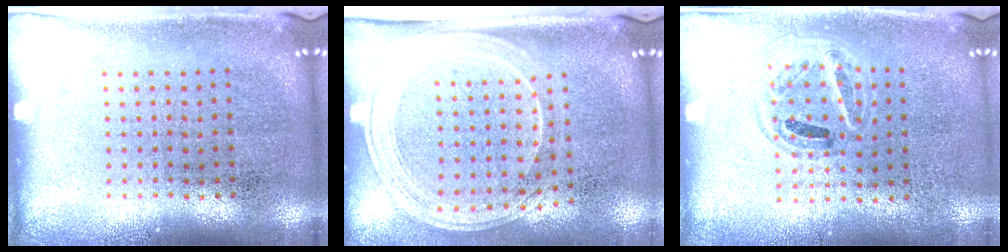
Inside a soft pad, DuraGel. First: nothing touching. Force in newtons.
{"total": 2.1, "press": 1.8, "slide": 1.0}
{"total": 1.0, "press": 0.9, "slide": 0.4}